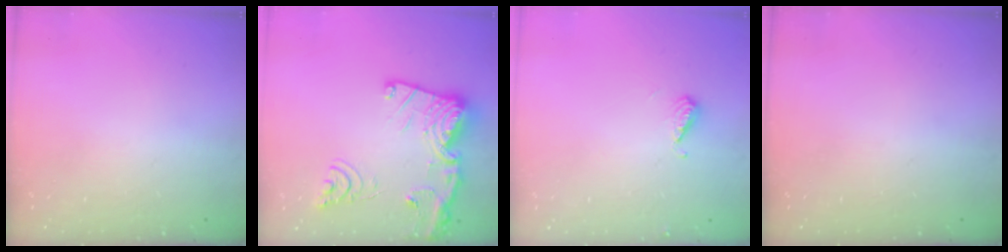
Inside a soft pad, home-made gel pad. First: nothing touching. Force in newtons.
{"total": 21.7, "press": 21.5, "slide": 2.2}
{"total": 6.2, "press": 6.2, "slide": 0.8}
{"total": 0.0}